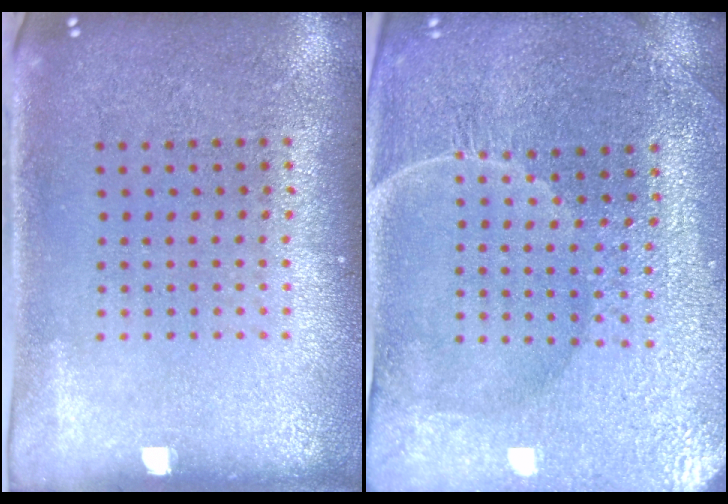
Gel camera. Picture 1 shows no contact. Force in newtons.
{"total": 4.4, "press": 4.2, "slide": 1.3}